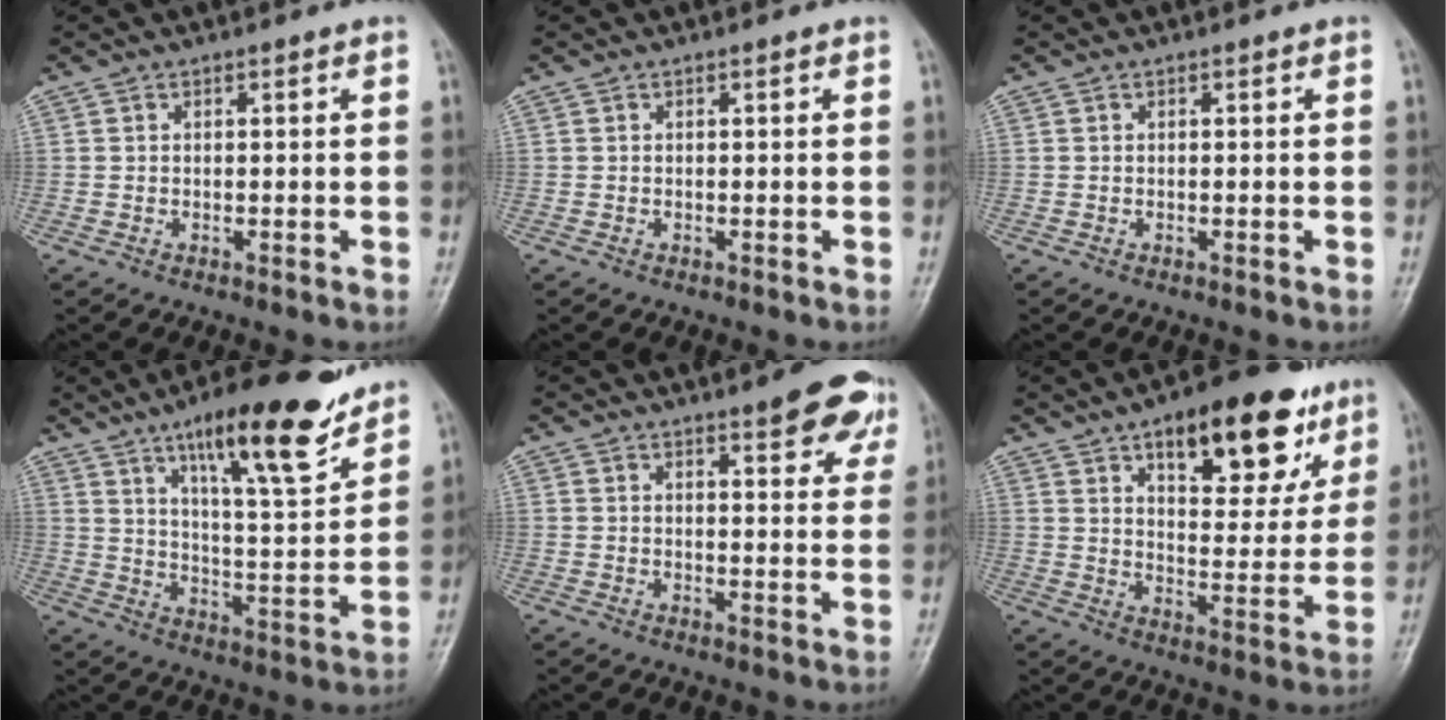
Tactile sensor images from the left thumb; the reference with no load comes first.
{"total": 0.0}
{"total": 0.0}
{"total": 18.0, "force": [12.1, 4.2, 12.7], "torque": [-0.168, -0.068, 0.195]}
{"total": 8.8, "force": [5.7, 2.8, 6.2], "torque": [-0.046, -0.023, 0.062]}
{"total": 20.3, "force": [11.3, 8.8, 14.4], "torque": [-0.152, -0.040, 0.166]}